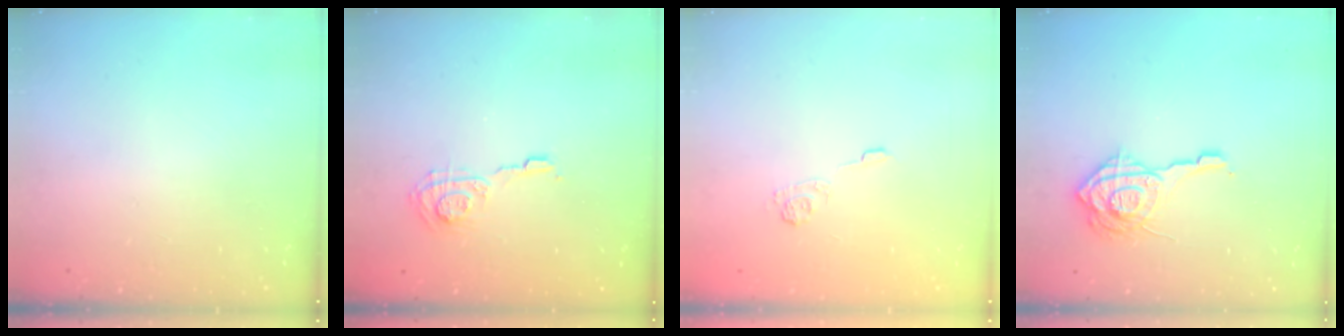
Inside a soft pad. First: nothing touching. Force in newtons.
{"total": 7.1, "press": 7.1, "slide": 0.7}
{"total": 3.7, "press": 3.4, "slide": 1.5}
{"total": 13.5, "press": 13.4, "slide": 1.6}